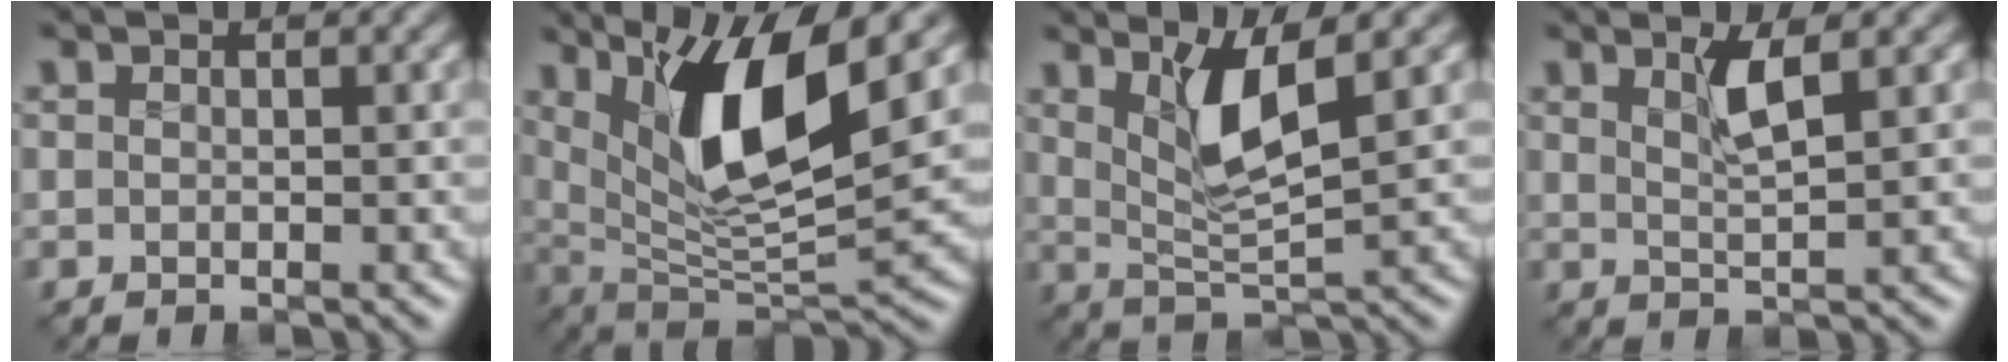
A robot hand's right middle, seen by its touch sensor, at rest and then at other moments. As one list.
[{"total": 9.2, "force": [3.5, 2.7, 8.1], "torque": [-0.142, -0.022, 0.063]}, {"total": 4.7, "force": [1.8, 0.9, 4.2], "torque": [-0.085, -0.011, 0.036]}, {"total": 2.5, "force": [1.1, 0.4, 2.2], "torque": [-0.042, -0.003, 0.020]}]